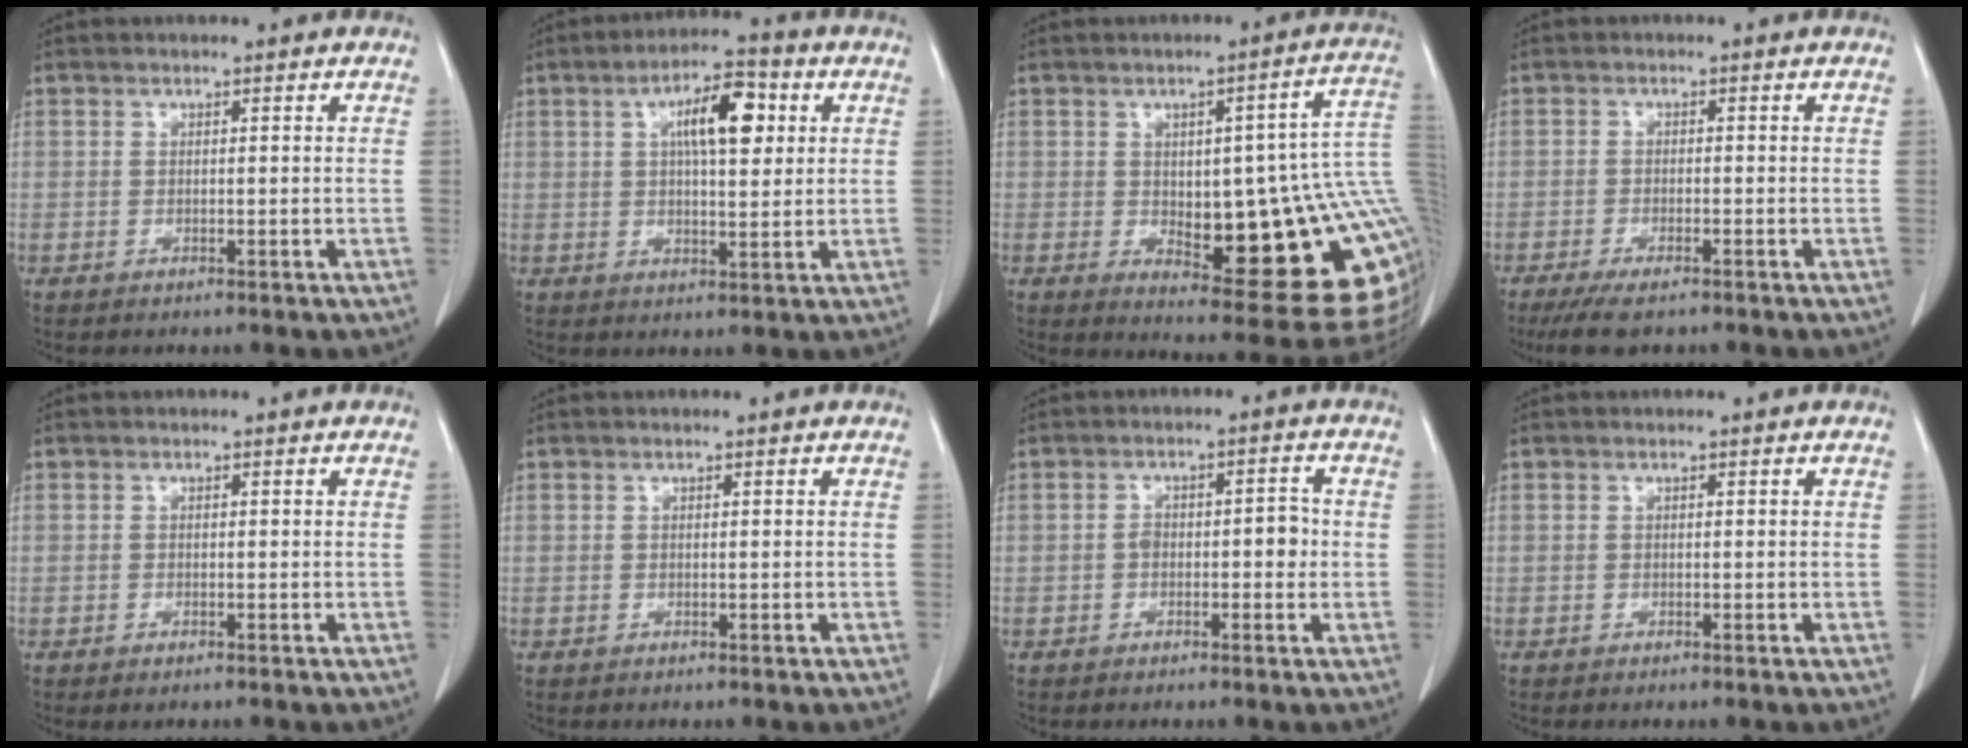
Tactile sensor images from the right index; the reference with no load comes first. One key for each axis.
{"total": 9.0, "fx": 2.8, "fy": 3.0, "fz": 8.0, "tx": -0.132, "ty": 0.017, "tz": 0.043}
{"total": 23.1, "fx": -0.8, "fy": 6.7, "fz": 22.1, "tx": -0.200, "ty": 0.020, "tz": 0.012}
{"total": 5.4, "fx": -4.1, "fy": 1.1, "fz": 3.3, "tx": -0.059, "ty": -0.013, "tz": -0.069}
{"total": 0.7, "fx": -0.5, "fy": 0.2, "fz": 0.5, "tx": -0.008, "ty": -0.002, "tz": -0.006}
{"total": 0.0}
{"total": 4.4, "fx": -0.6, "fy": 2.2, "fz": 3.7, "tx": -0.049, "ty": 0.020, "tz": -0.009}
{"total": 0.0}